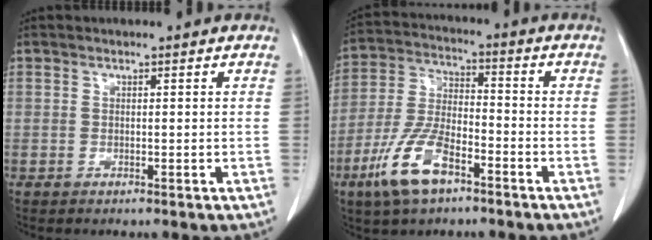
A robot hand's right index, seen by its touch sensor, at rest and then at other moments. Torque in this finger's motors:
{"motor_torque": [0.23, -0.19, -0.46, -0.21]}